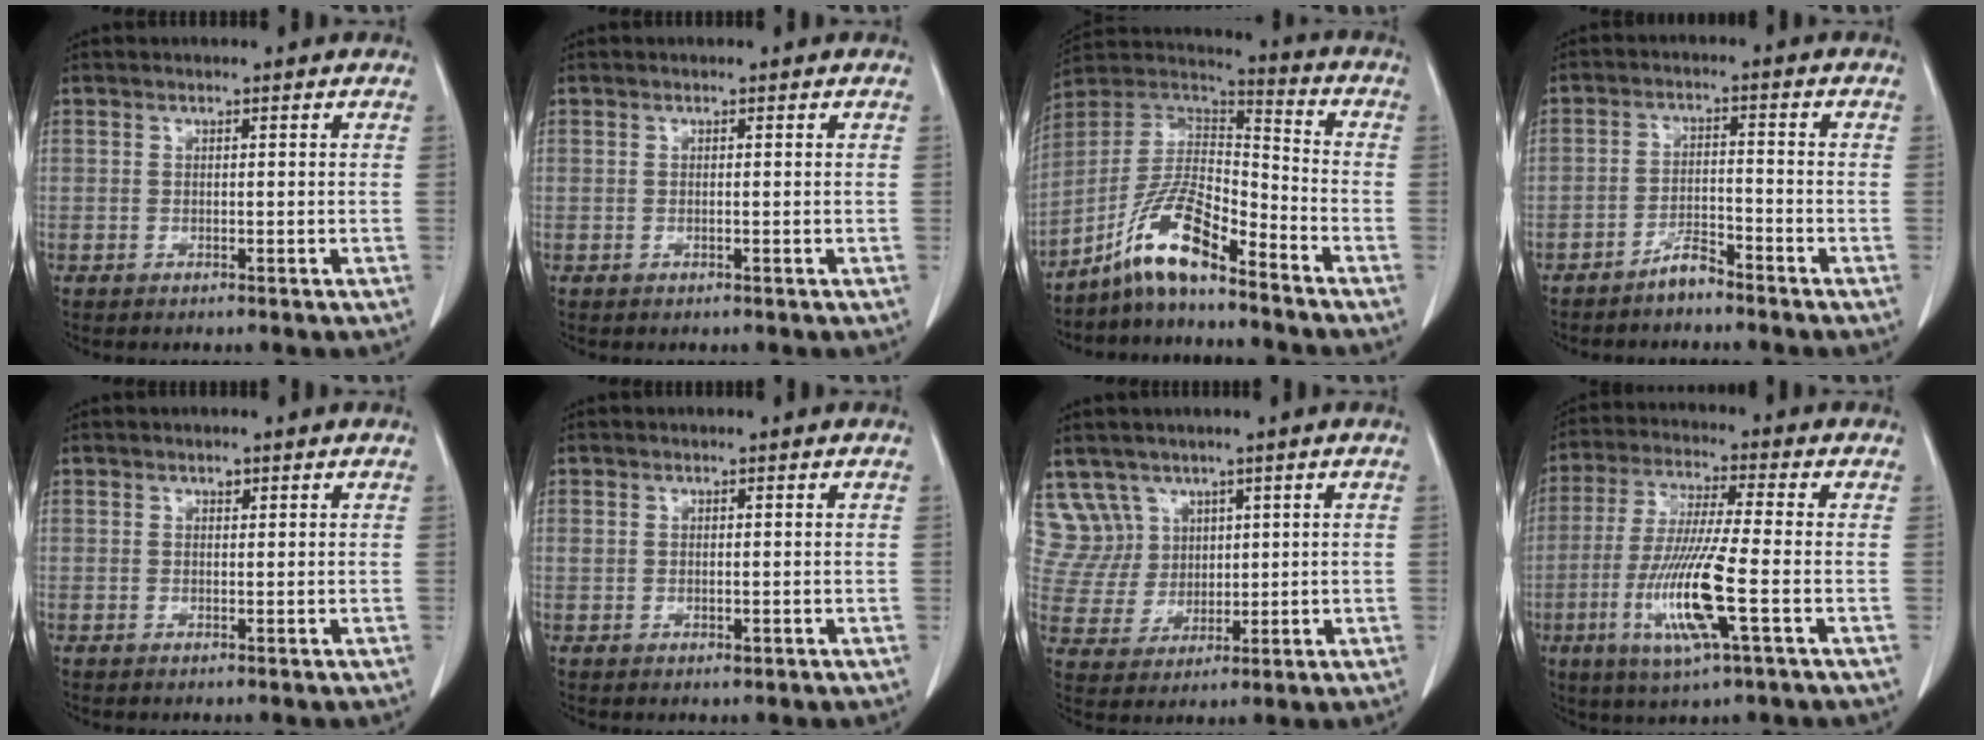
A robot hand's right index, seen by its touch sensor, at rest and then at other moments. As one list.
[{"total": 0.0}, {"total": 11.7, "force": [-8.4, 2.1, 7.9], "torque": [-0.163, 0.021, -0.158]}, {"total": 3.5, "force": [-3.1, 0.9, 1.5], "torque": [-0.025, 0.000, -0.057]}, {"total": 0.7, "force": [0.4, 0.4, 0.3], "torque": [-0.005, -0.002, 0.005]}, {"total": 1.3, "force": [0.1, 0.9, 0.9], "torque": [-0.019, 0.001, 0.005]}, {"total": 8.4, "force": [5.0, 6.7, -0.3], "torque": [0.001, 0.026, 0.113]}, {"total": 12.6, "force": [-3.7, 0.4, 12.1], "torque": [-0.249, -0.018, -0.073]}]